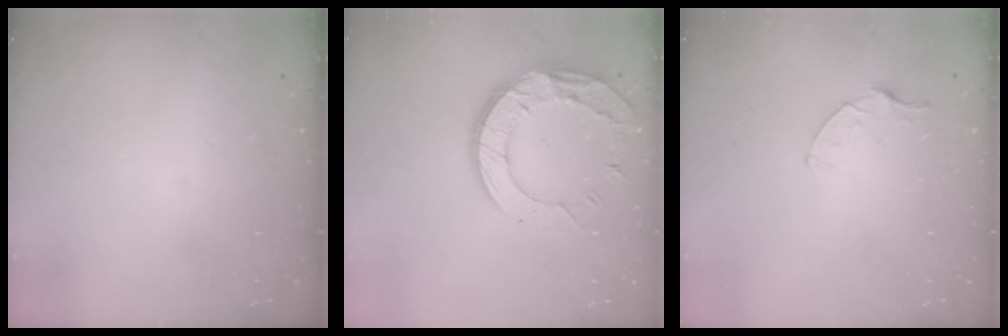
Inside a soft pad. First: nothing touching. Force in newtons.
{"total": 14.4, "press": 14.3, "slide": 1.2}
{"total": 3.6, "press": 3.6, "slide": 0.4}